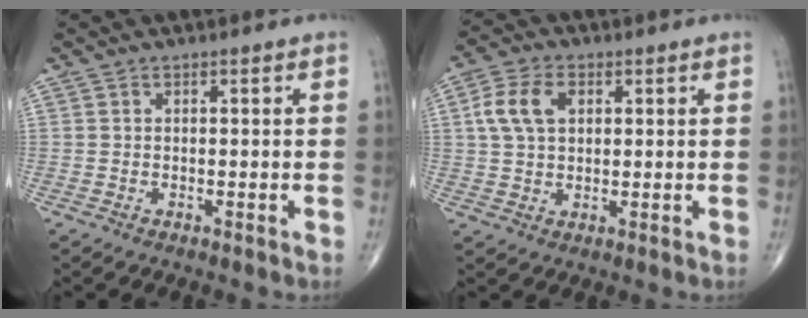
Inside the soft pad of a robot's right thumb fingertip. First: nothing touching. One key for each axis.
{"total": 7.7, "fx": 2.0, "fy": 5.0, "fz": 5.5, "tx": -0.107, "ty": 0.009, "tz": 0.036}